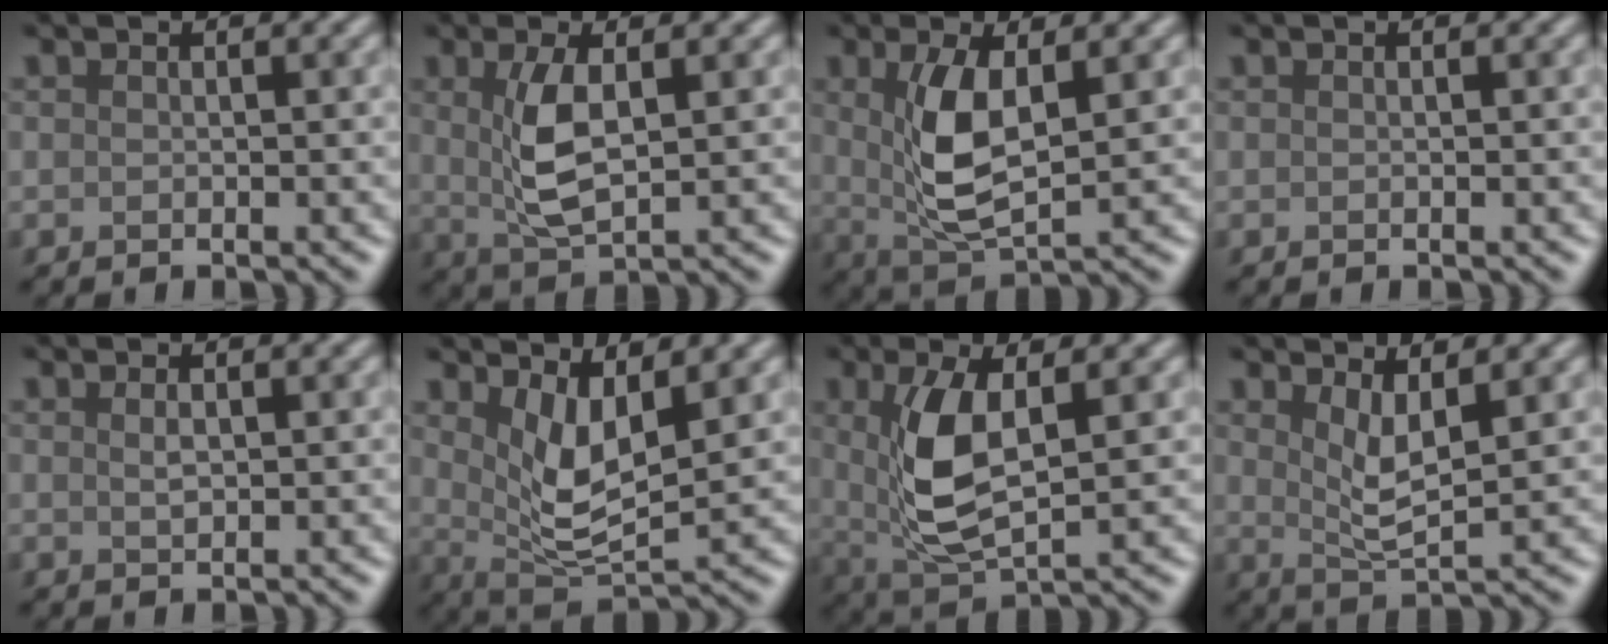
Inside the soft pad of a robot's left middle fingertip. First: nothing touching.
{"total": 4.0, "force": [0.4, 1.3, 3.7], "torque": [-0.085, -0.004, 0.020]}
{"total": 5.0, "force": [0.6, 1.8, 4.7], "torque": [-0.103, -0.010, 0.025]}
{"total": 0.0}
{"total": 0.5, "force": [0.2, 0.1, 0.5], "torque": [-0.010, 0.001, 0.011]}
{"total": 4.7, "force": [1.6, 1.6, 4.1], "torque": [-0.085, -0.016, 0.044]}
{"total": 5.8, "force": [0.6, 2.2, 5.3], "torque": [-0.122, -0.013, 0.026]}
{"total": 3.0, "force": [1.0, 0.7, 2.8], "torque": [-0.058, -0.012, 0.028]}